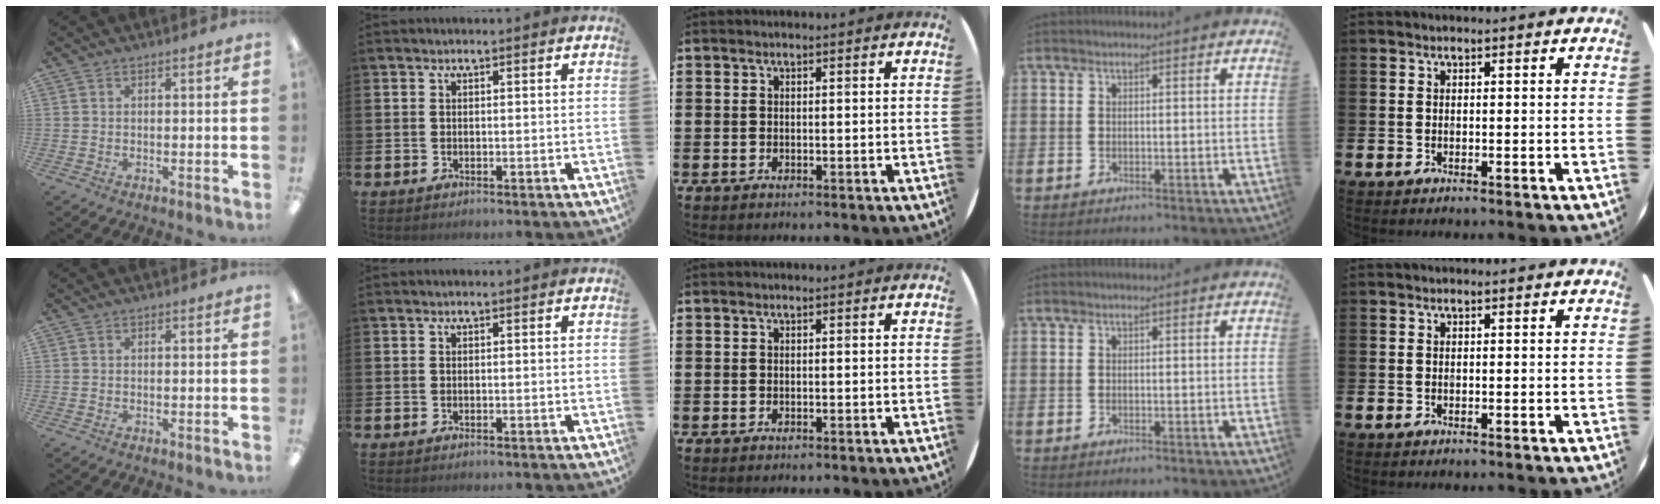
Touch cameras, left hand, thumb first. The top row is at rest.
{}